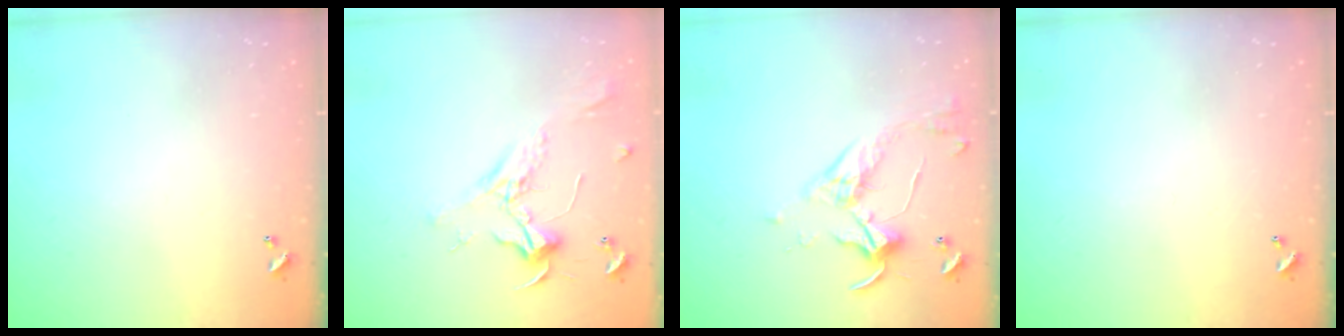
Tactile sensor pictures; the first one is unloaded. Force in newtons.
{"total": 2.3, "press": 2.2, "slide": 0.6}
{"total": 3.4, "press": 3.3, "slide": 0.7}
{"total": 0.0}